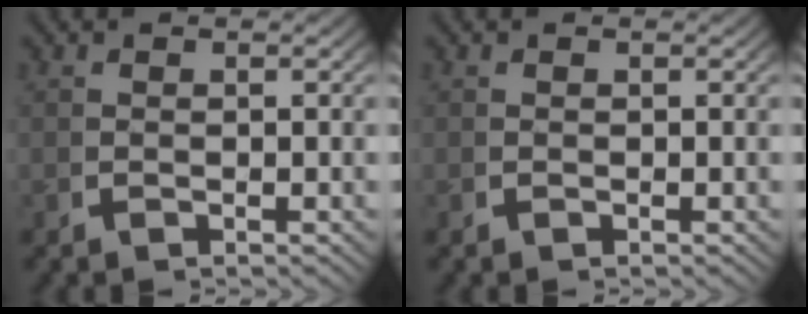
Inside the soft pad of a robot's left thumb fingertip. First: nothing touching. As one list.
[{"total": 0.0}]